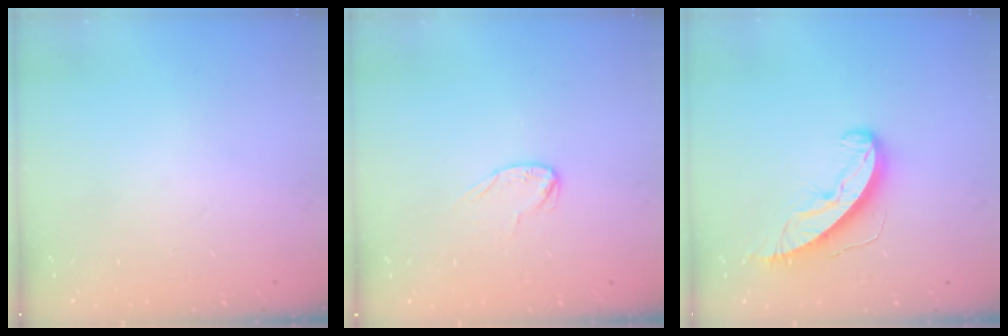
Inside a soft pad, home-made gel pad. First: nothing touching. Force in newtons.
{"total": 5.1, "press": 5.1, "slide": 0.4}
{"total": 9.9, "press": 9.9, "slide": 0.3}